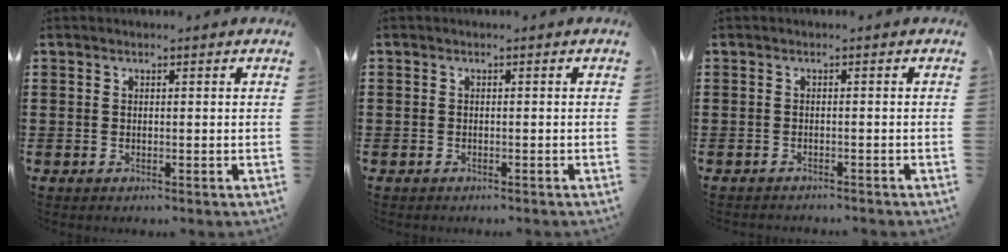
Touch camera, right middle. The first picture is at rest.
{"total": 0.7, "force": [-0.5, 0.4, 0.0], "torque": [-0.001, 0.002, -0.012]}
{"total": 0.8, "force": [-0.8, -0.1, 0.0], "torque": [-0.003, -0.002, -0.016]}